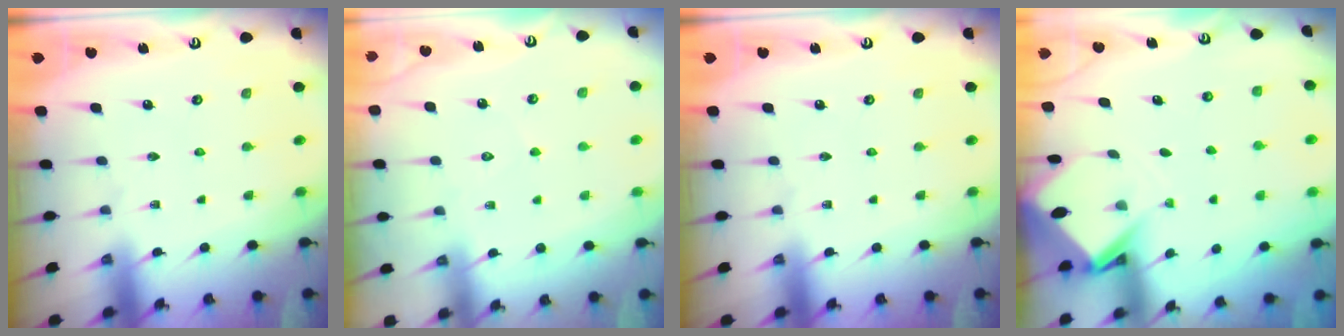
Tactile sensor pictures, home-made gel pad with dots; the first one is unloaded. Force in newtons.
{"total": 4.2, "press": 4.2, "slide": 0.5}
{"total": 0.0}
{"total": 3.6, "press": 3.6, "slide": 0.2}